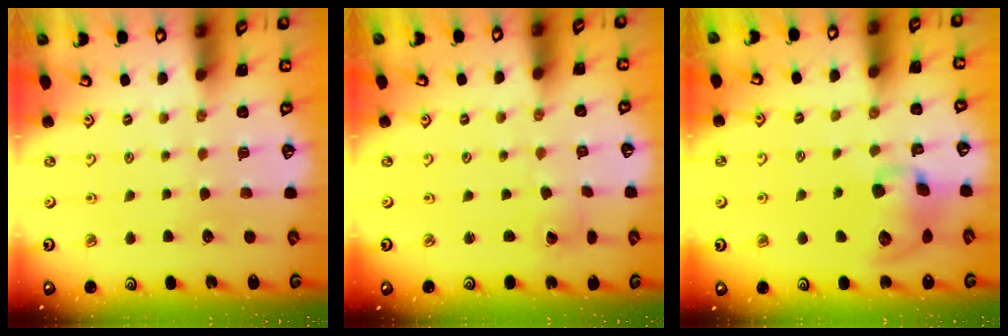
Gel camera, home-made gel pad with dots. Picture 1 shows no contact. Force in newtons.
{"total": 0.5, "press": 0.5, "slide": 0.0}
{"total": 12.4, "press": 12.3, "slide": 1.7}